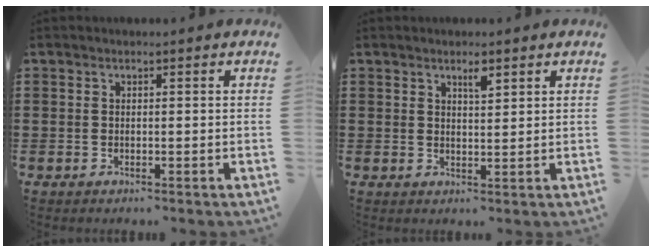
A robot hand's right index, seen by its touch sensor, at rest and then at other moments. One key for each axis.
{"total": 2.1, "fx": 1.5, "fy": 0.5, "fz": 1.4, "tx": -0.023, "ty": 0.000, "tz": 0.024}